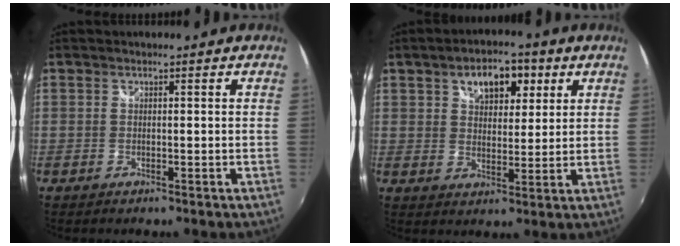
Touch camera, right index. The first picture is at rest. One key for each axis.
{"total": 9.4, "fx": 4.7, "fy": 5.4, "fz": 6.1, "tx": -0.093, "ty": 0.026, "tz": 0.074}